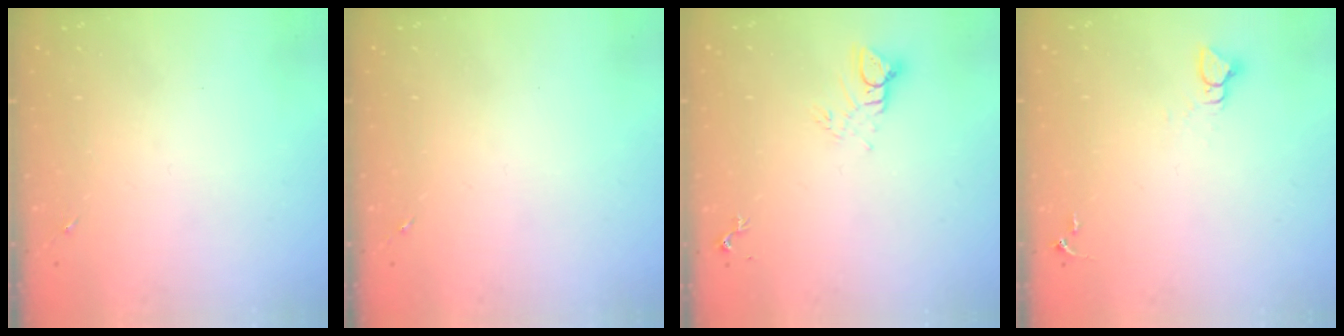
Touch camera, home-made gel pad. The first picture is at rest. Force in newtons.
{"total": 0.0}
{"total": 5.7, "press": 5.7, "slide": 0.3}
{"total": 3.9, "press": 3.8, "slide": 0.3}